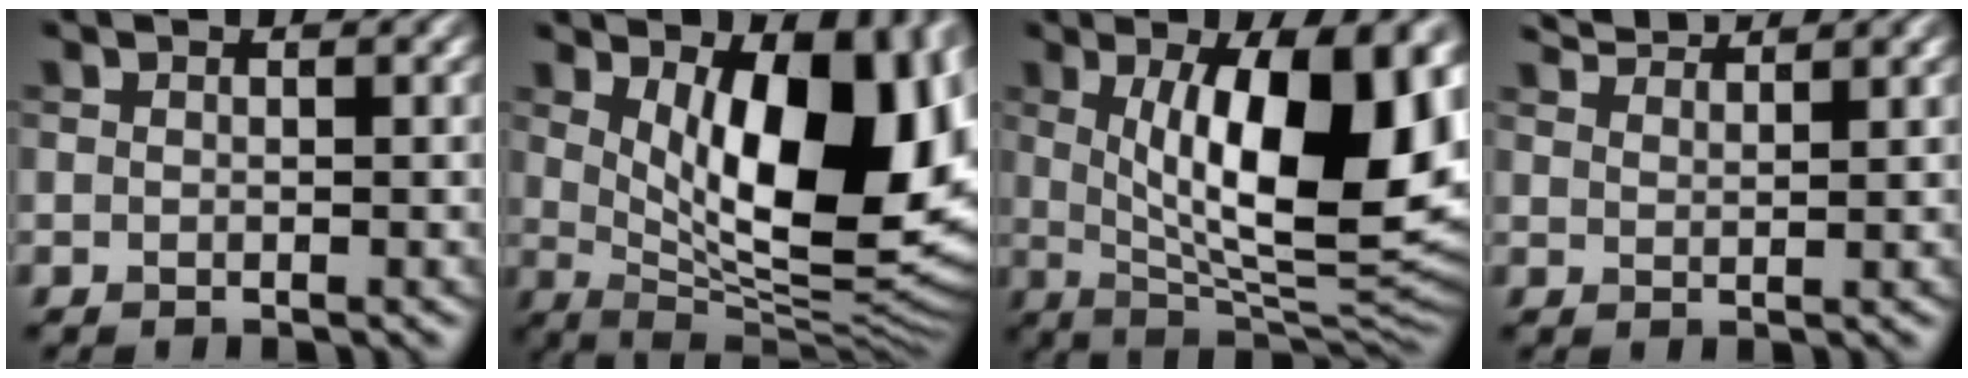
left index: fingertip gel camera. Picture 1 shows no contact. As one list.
[{"total": 14.4, "force": [3.1, 6.5, 12.5], "torque": [-0.147, -0.014, 0.057]}, {"total": 14.9, "force": [2.6, 5.4, 13.6], "torque": [-0.188, -0.012, 0.042]}, {"total": 3.3, "force": [3.2, 0.3, 0.9], "torque": [-0.011, 0.007, 0.052]}]